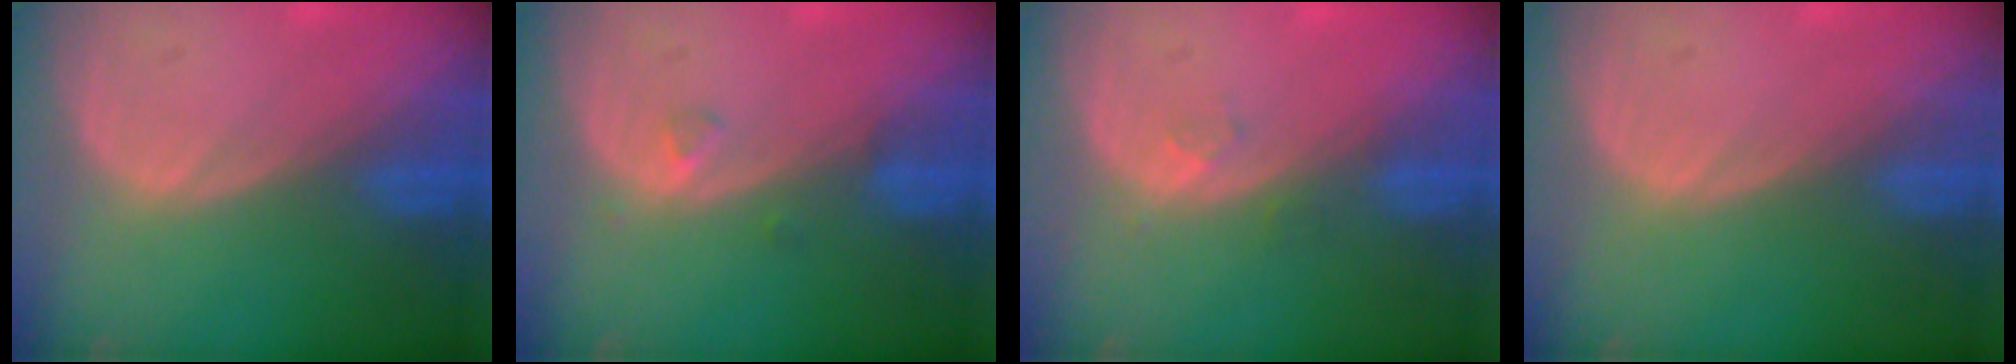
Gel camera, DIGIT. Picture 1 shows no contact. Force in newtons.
{"total": 1.2, "press": 1.2, "slide": 0.1}
{"total": 1.4, "press": 1.3, "slide": 0.6}
{"total": 0.0}